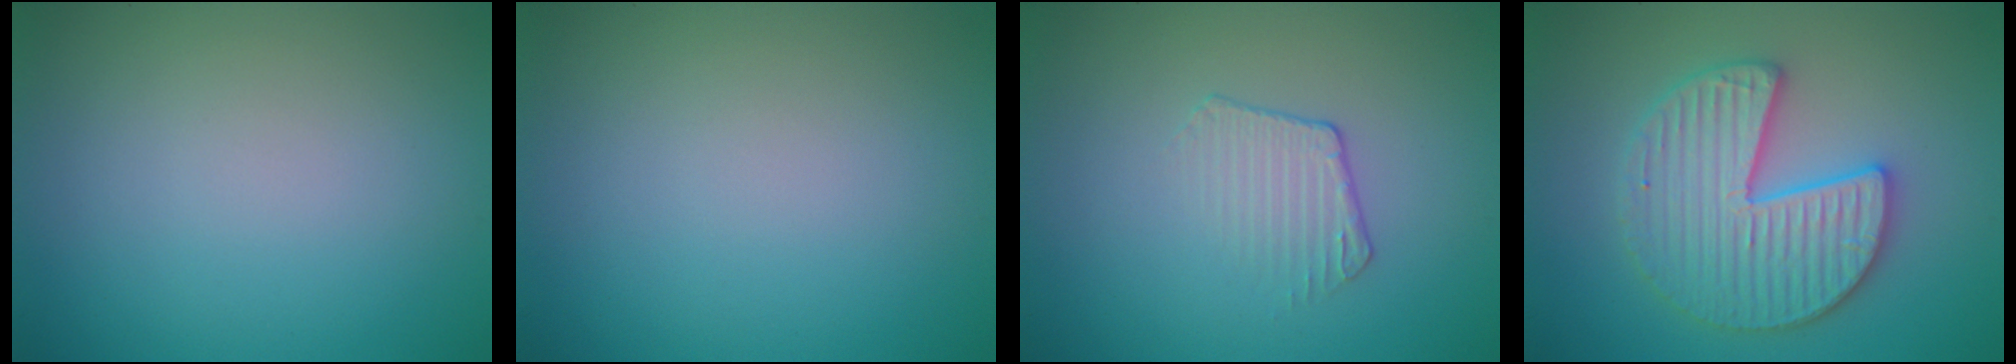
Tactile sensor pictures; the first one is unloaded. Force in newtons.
{"total": 0.0}
{"total": 1.8, "press": 0.9, "slide": 1.5}
{"total": 6.0, "press": 5.9, "slide": 0.9}